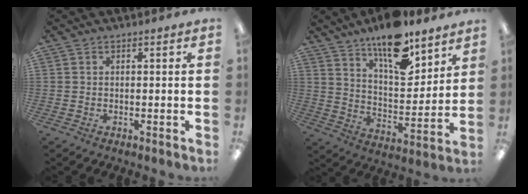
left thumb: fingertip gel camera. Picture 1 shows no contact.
{"total": 16.0, "force": [12.0, 6.0, 8.7], "torque": [-0.138, -0.078, 0.206]}